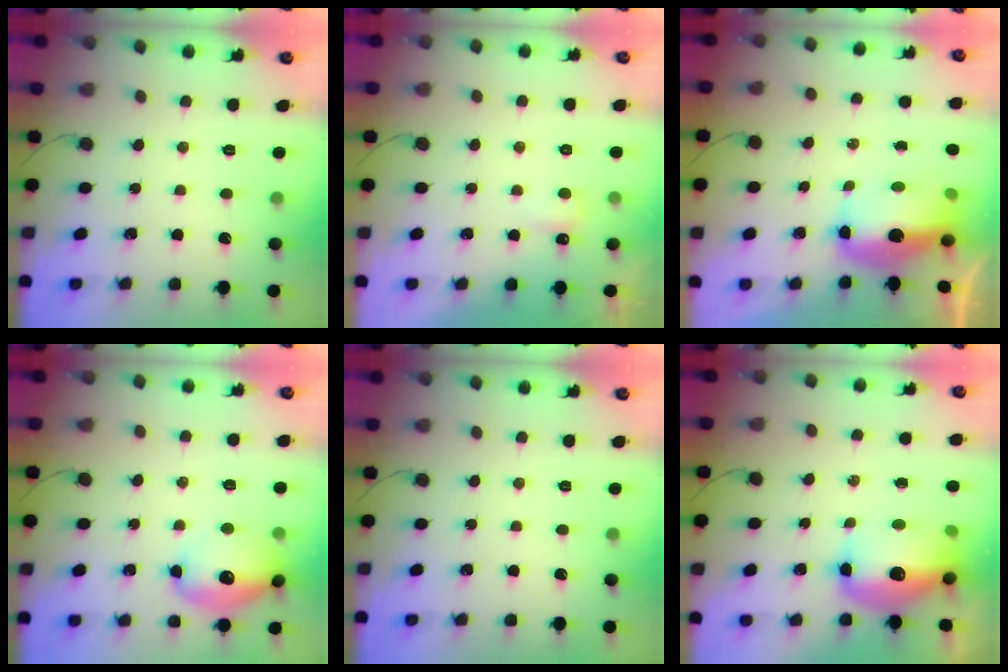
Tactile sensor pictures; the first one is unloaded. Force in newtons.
{"total": 2.5, "press": 2.4, "slide": 0.5}
{"total": 12.2, "press": 12.0, "slide": 2.6}
{"total": 14.1, "press": 14.1, "slide": 0.9}
{"total": 0.0}
{"total": 15.1, "press": 14.7, "slide": 3.6}